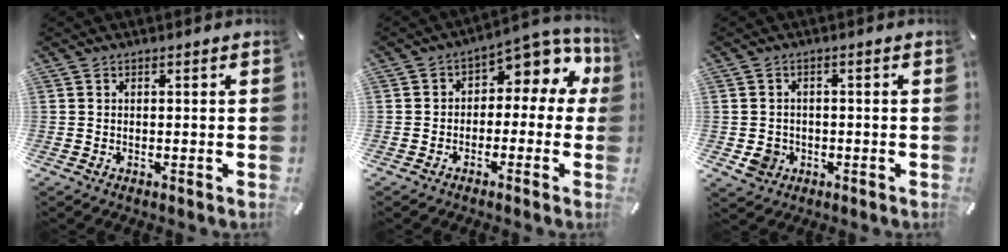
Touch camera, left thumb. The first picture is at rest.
{"total": 7.2, "force": [1.8, 4.8, 4.9], "torque": [-0.066, -0.017, 0.030]}
{"total": 4.3, "force": [-1.3, 3.9, 1.3], "torque": [-0.025, -0.001, -0.025]}